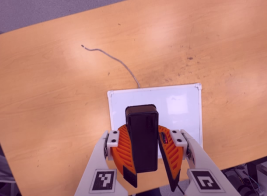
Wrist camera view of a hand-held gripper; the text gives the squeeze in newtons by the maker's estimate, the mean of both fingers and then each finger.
{"total": 11.1, "left": 10.7, "right": 11.5}